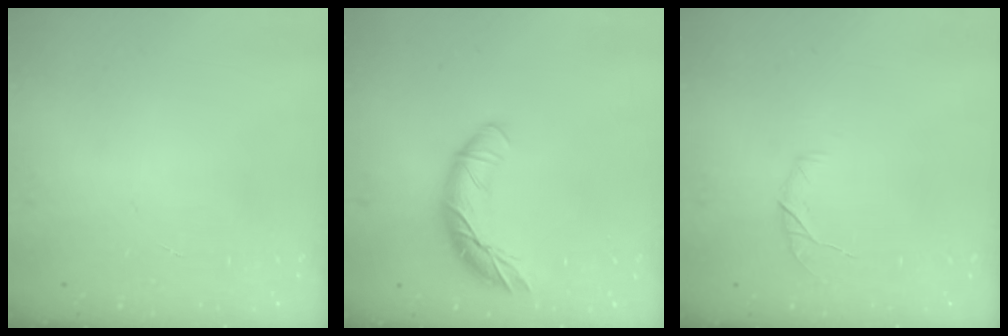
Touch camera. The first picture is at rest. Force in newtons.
{"total": 11.1, "press": 11.0, "slide": 1.8}
{"total": 5.9, "press": 5.6, "slide": 1.9}